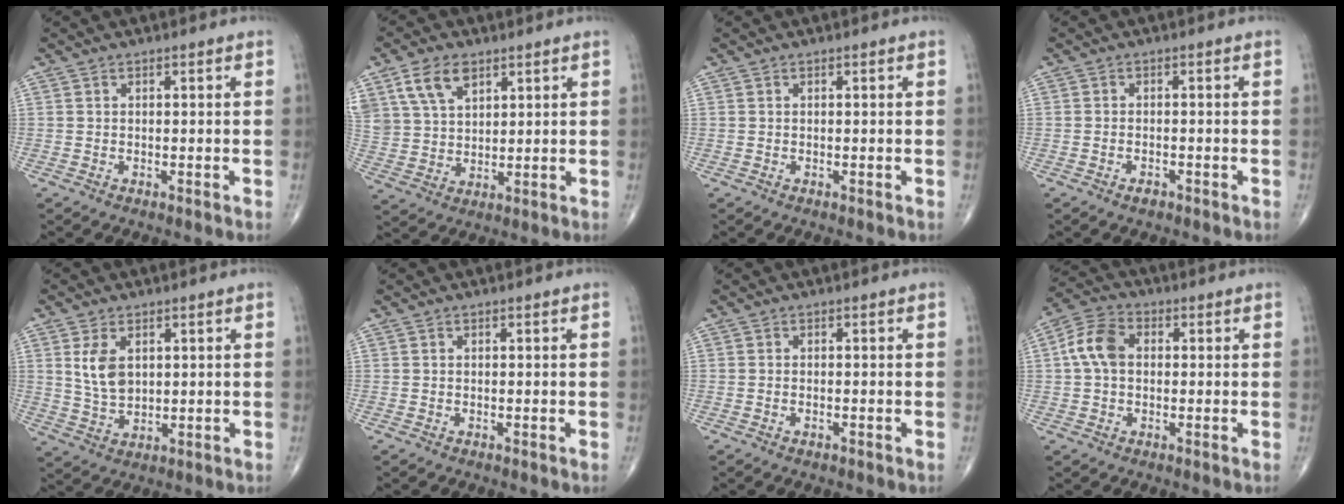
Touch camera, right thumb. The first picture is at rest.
{"total": 9.5, "force": [5.1, 5.8, 5.4], "torque": [-0.092, -0.012, 0.106]}
{"total": 0.0}
{"total": 1.7, "force": [-1.1, 0.8, 0.9], "torque": [-0.017, 0.005, -0.019]}
{"total": 6.7, "force": [2.0, 4.2, 4.9], "torque": [-0.080, -0.010, 0.048]}
{"total": 0.0}
{"total": 0.7, "force": [-0.4, 0.4, 0.5], "torque": [-0.011, 0.006, -0.005]}
{"total": 7.8, "force": [0.7, 5.5, 5.5], "torque": [-0.106, 0.023, 0.005]}